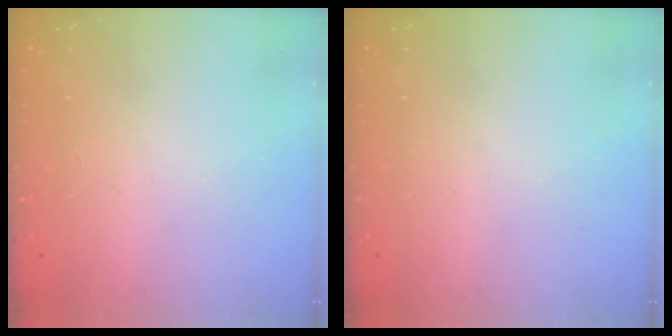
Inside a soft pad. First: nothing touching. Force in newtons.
{"total": 0.0}